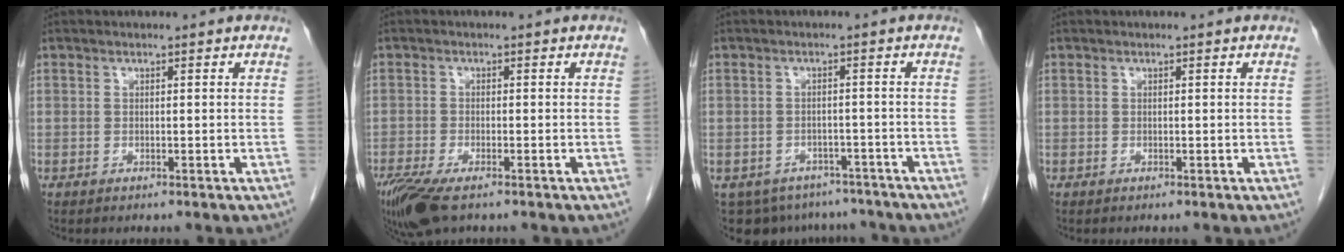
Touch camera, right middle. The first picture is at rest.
{"total": 7.3, "force": [-5.0, 2.1, 4.9], "torque": [-0.093, -0.019, -0.088]}
{"total": 10.6, "force": [-8.2, 6.2, 2.4], "torque": [-0.048, 0.004, -0.094]}
{"total": 0.0}